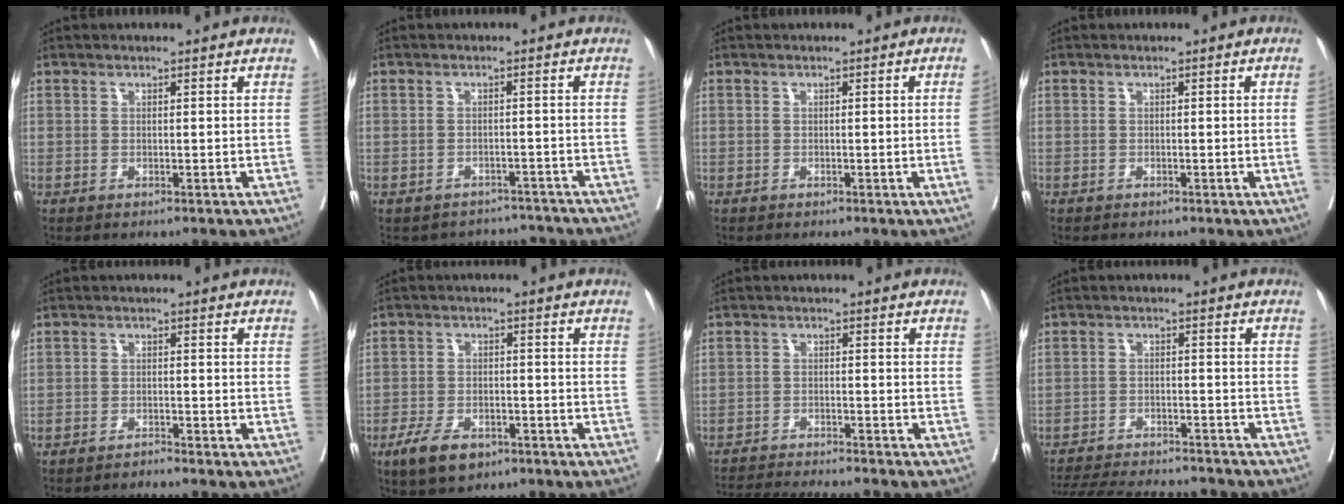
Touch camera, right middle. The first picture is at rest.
{"total": 6.4, "force": [-5.9, 2.4, -0.2], "torque": [0.010, 0.020, -0.070]}
{"total": 1.5, "force": [-0.2, -0.5, 1.4], "torque": [-0.014, -0.002, -0.002]}
{"total": 1.2, "force": [-0.2, -0.6, 1.1], "torque": [-0.008, -0.001, -0.004]}
{"total": 1.4, "force": [-1.4, -0.3, 0.0], "torque": [0.002, -0.003, -0.024]}
{"total": 6.3, "force": [-4.0, 3.1, 3.7], "torque": [-0.078, -0.004, -0.067]}
{"total": 11.4, "force": [-10.7, 0.0, 3.8], "torque": [-0.056, -0.014, -0.158]}
{"total": 15.9, "force": [-14.9, 2.4, 5.2], "torque": [-0.114, -0.013, -0.211]}